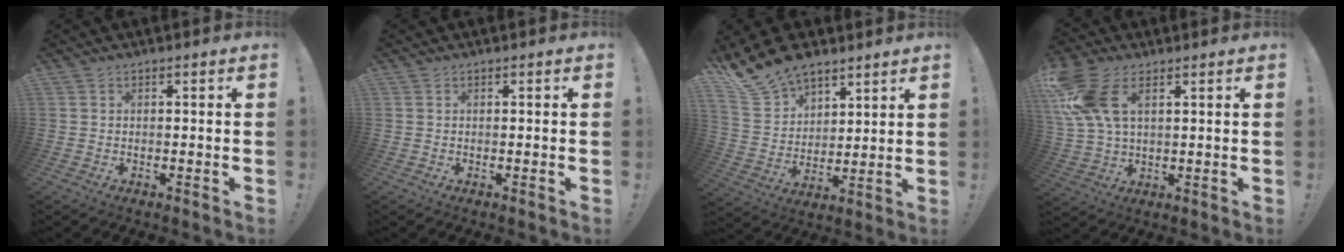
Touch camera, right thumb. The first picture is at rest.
{"total": 0.0}
{"total": 15.1, "force": [12.4, 7.6, 4.3], "torque": [-0.092, -0.089, 0.235]}
{"total": 14.0, "force": [5.7, 8.0, 9.9], "torque": [-0.200, -0.014, 0.109]}